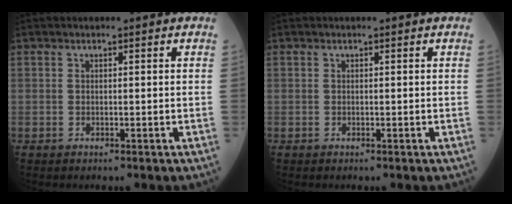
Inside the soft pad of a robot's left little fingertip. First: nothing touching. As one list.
[{"total": 0.0}]